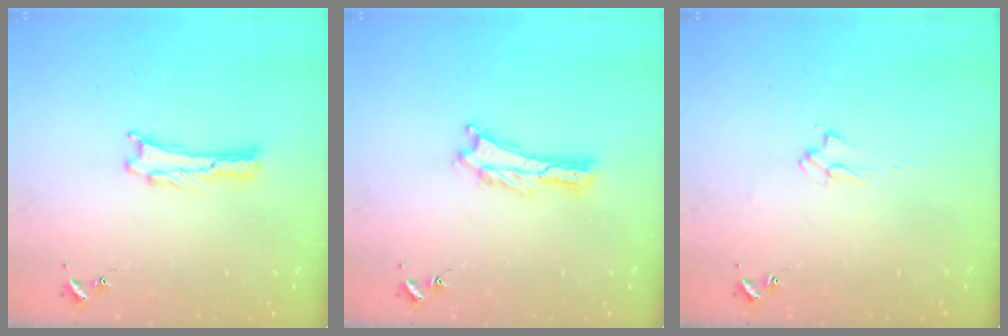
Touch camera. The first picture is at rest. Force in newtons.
{"total": 0.9, "press": 0.9, "slide": 0.2}
{"total": 2.0, "press": 2.0, "slide": 0.3}